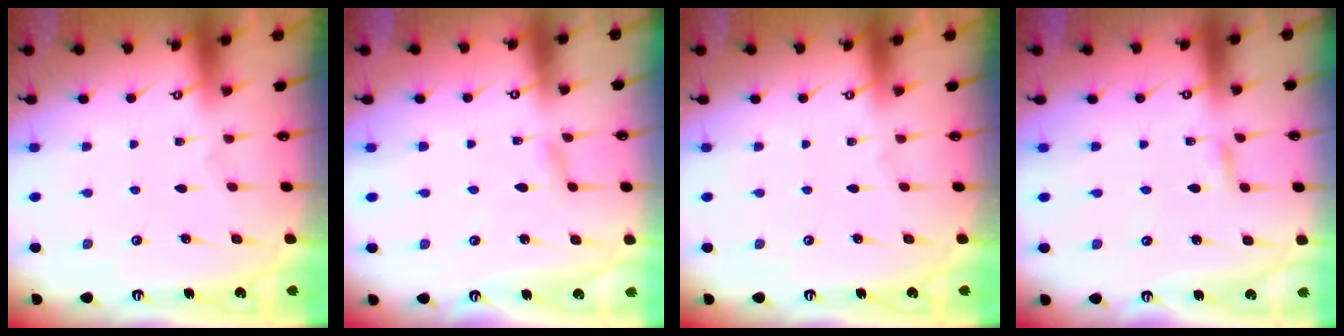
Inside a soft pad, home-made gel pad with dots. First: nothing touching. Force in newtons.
{"total": 2.4, "press": 2.4, "slide": 0.3}
{"total": 0.0}
{"total": 2.4, "press": 2.4, "slide": 0.1}